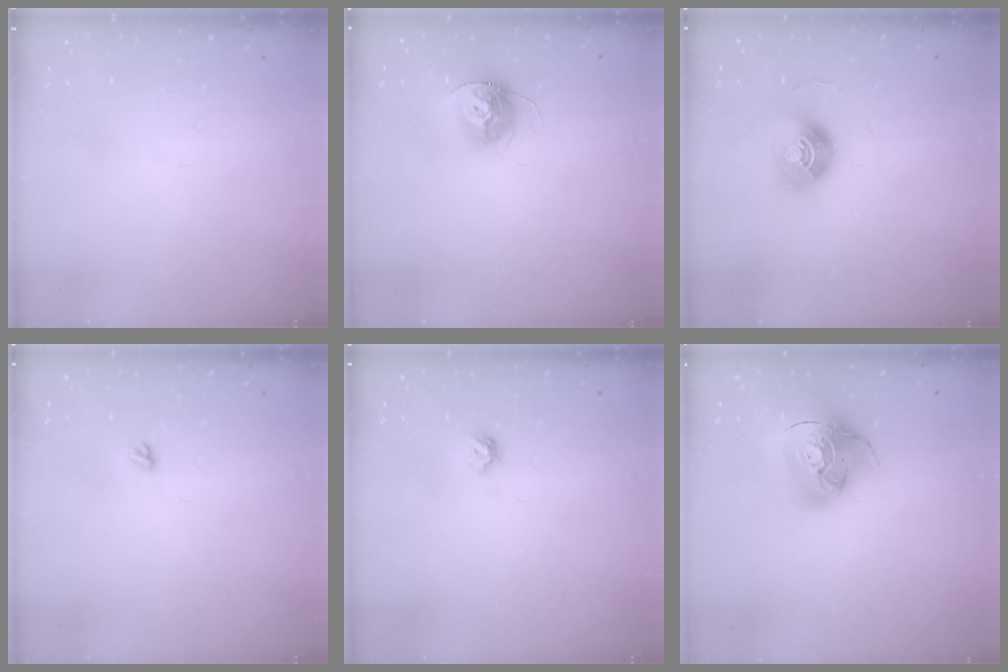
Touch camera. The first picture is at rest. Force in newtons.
{"total": 11.1, "press": 11.1, "slide": 0.5}
{"total": 9.9, "press": 9.9, "slide": 0.9}
{"total": 4.2, "press": 4.2, "slide": 0.5}
{"total": 5.4, "press": 5.4, "slide": 0.9}
{"total": 15.5, "press": 15.4, "slide": 1.8}